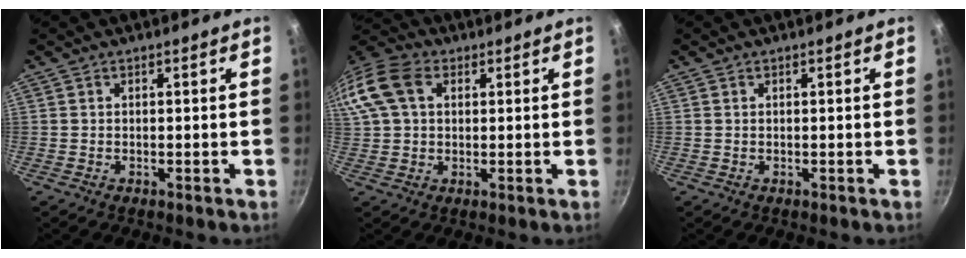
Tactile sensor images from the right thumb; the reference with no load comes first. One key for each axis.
{"total": 15.8, "fx": 4.7, "fy": 11.3, "fz": 10.0, "tx": -0.237, "ty": 0.036, "tz": 0.078}
{"total": 0.0}